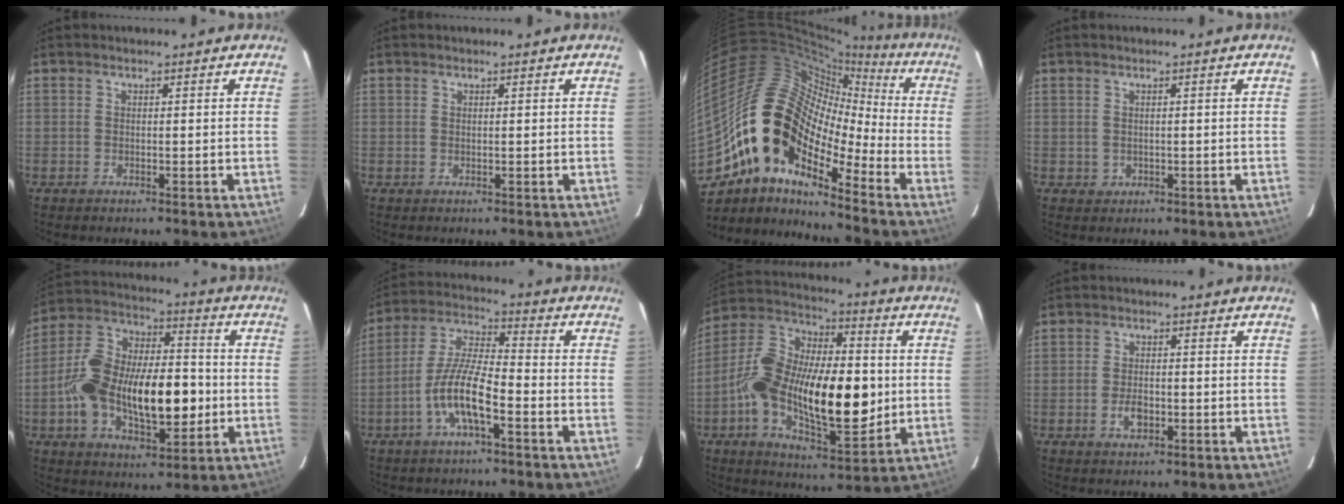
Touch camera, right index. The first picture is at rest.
{"total": 0.0}
{"total": 15.9, "force": [-8.8, 8.6, 10.1], "torque": [-0.158, 0.006, -0.187]}
{"total": 1.3, "force": [0.0, 1.2, 0.2], "torque": [0.000, 0.002, 0.006]}
{"total": 22.2, "force": [-4.1, 11.0, 18.8], "torque": [-0.356, 0.011, -0.065]}
{"total": 10.4, "force": [-4.7, 2.4, 9.0], "torque": [-0.190, 0.004, -0.093]}
{"total": 23.6, "force": [-2.8, 10.7, 20.9], "torque": [-0.381, 0.001, -0.048]}
{"total": 3.7, "force": [-1.3, 2.3, 2.6], "torque": [-0.052, 0.000, -0.020]}